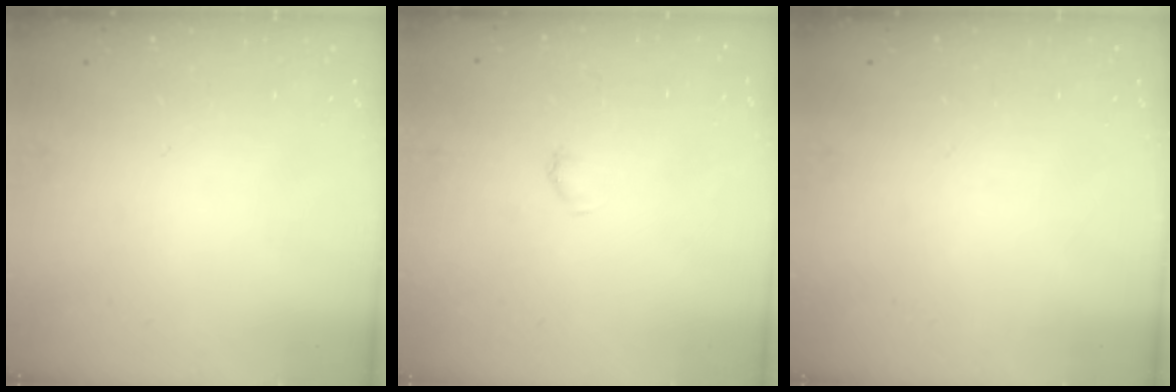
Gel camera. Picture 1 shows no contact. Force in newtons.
{"total": 3.6, "press": 3.5, "slide": 0.7}
{"total": 0.0}